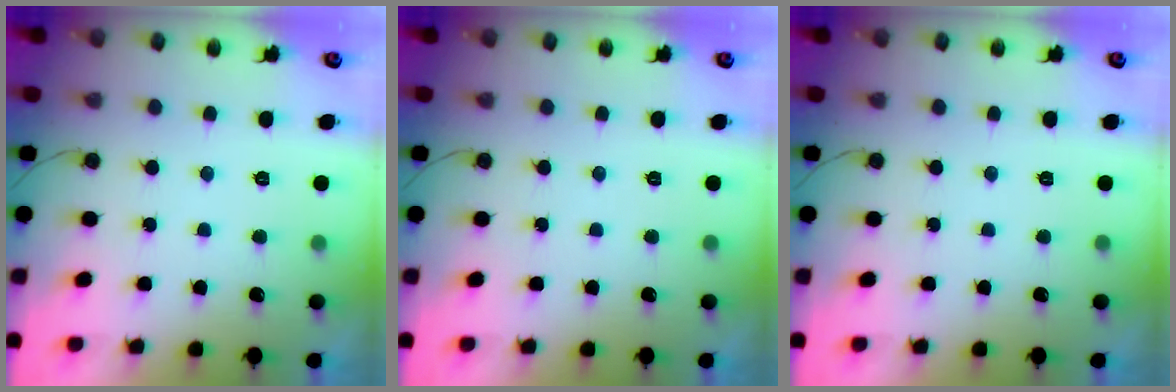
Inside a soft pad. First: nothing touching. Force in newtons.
{"total": 0.0}
{"total": 0.0}